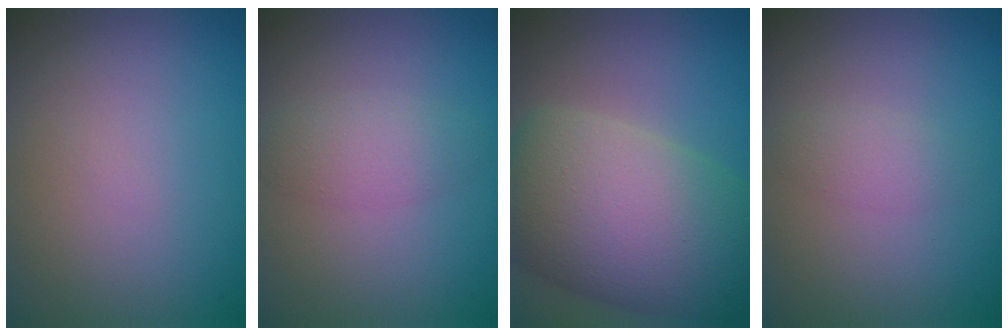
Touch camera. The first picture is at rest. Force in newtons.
{"total": 2.3, "press": 2.3, "slide": 0.1}
{"total": 12.3, "press": 12.3, "slide": 0.6}
{"total": 1.4, "press": 1.4, "slide": 0.1}